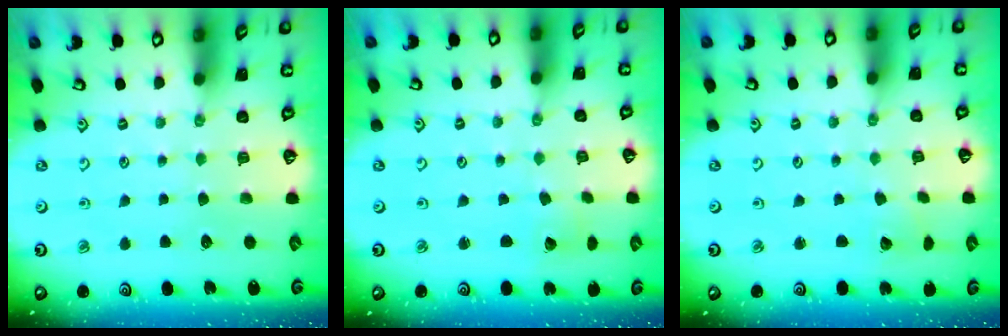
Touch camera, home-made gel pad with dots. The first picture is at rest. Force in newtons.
{"total": 2.0, "press": 2.0, "slide": 0.1}
{"total": 2.0, "press": 2.0, "slide": 0.2}